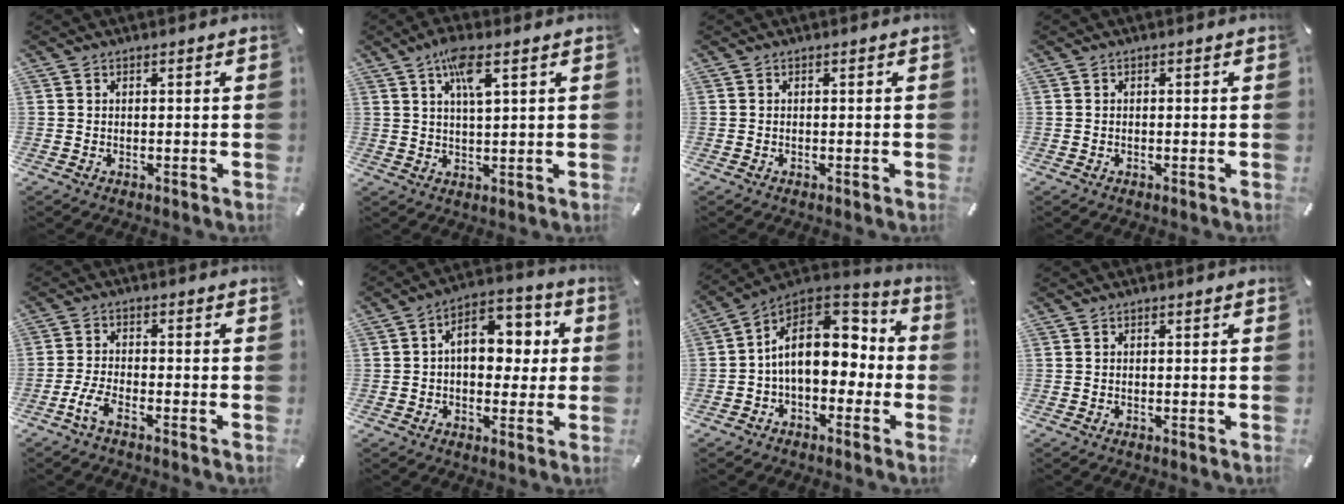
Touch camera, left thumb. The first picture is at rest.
{"total": 7.0, "force": [3.5, 1.8, 5.8], "torque": [-0.115, 0.002, 0.058]}
{"total": 0.0}
{"total": 0.0}
{"total": 4.7, "force": [-3.2, 1.2, 3.3], "torque": [-0.085, -0.001, -0.064]}
{"total": 10.8, "force": [1.5, 7.4, 7.8], "torque": [-0.094, -0.001, 0.022]}
{"total": 16.7, "force": [1.9, 11.3, 12.1], "torque": [-0.188, -0.006, 0.031]}
{"total": 0.0}